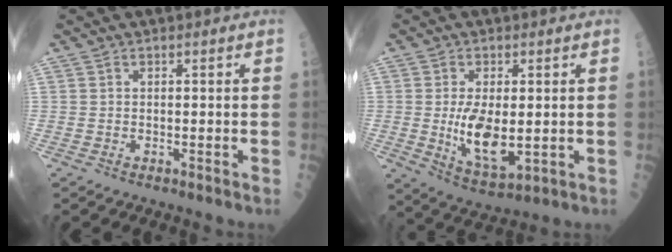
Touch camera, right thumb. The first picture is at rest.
{"total": 10.4, "force": [-0.3, 4.9, 9.2], "torque": [-0.159, -0.022, 0.009]}